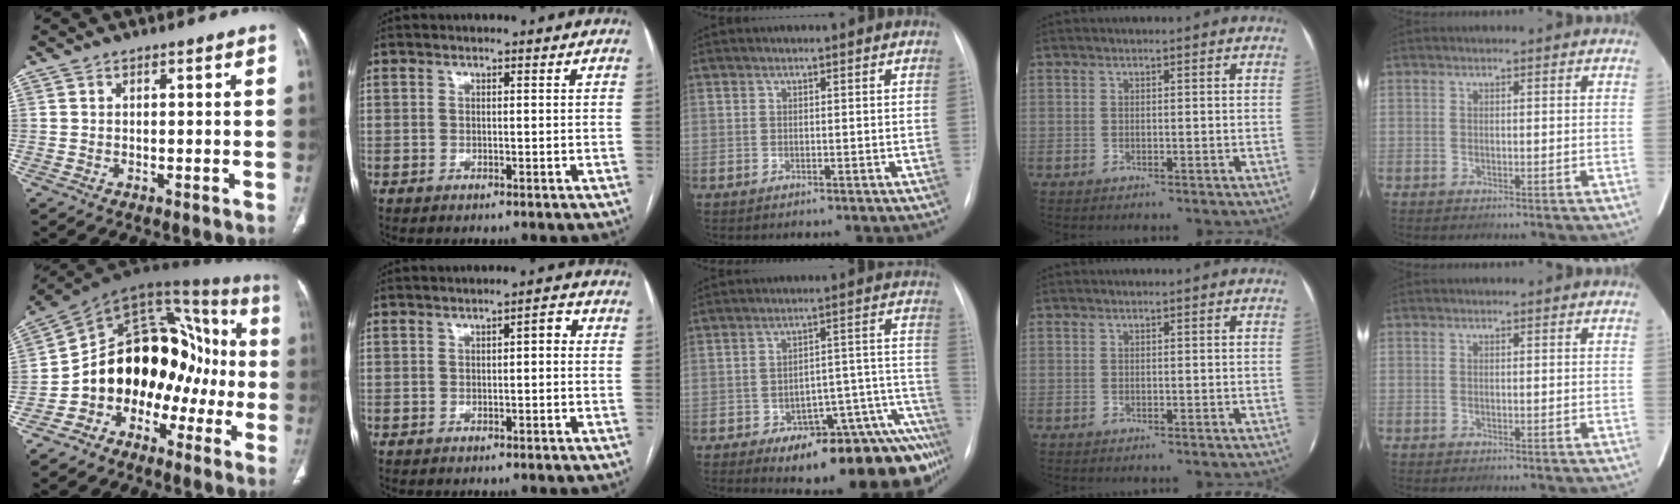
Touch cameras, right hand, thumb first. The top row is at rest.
{"thumb": {"total": 20.7, "force": [-4.6, 14.7, 13.9], "torque": [-0.145, 0.107, -0.077]}, "index": {"total": 1.9, "force": [0.0, 0.6, 1.8], "torque": [-0.021, 0.011, -0.001]}, "middle": {"total": 19.0, "force": [-12.9, 6.2, 12.5], "torque": [-0.052, 0.065, -0.164]}}